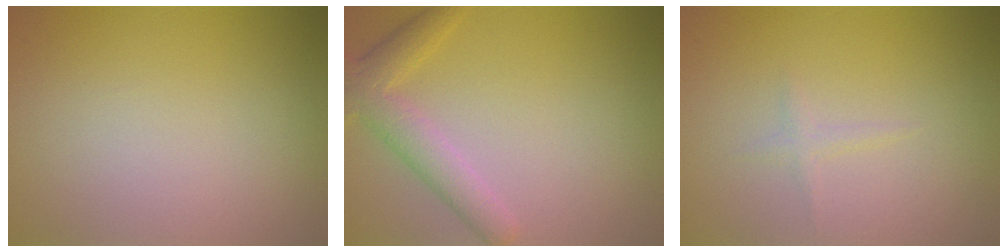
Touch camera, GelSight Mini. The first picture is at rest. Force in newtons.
{"total": 3.7, "press": 3.7, "slide": 0.1}
{"total": 0.8, "press": 0.8, "slide": 0.1}